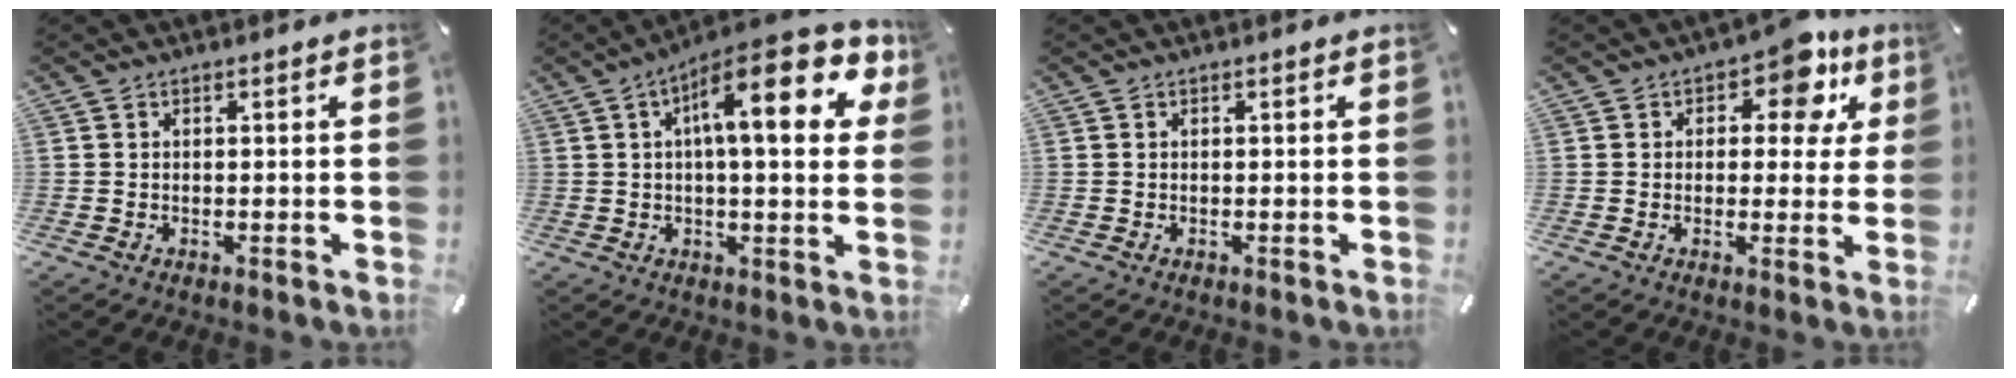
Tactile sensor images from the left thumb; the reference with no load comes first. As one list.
[{"total": 17.8, "force": [6.5, 5.9, 15.5], "torque": [-0.226, -0.026, 0.096]}, {"total": 0.0}, {"total": 9.8, "force": [4.9, 5.5, 6.4], "torque": [-0.067, -0.029, 0.077]}]